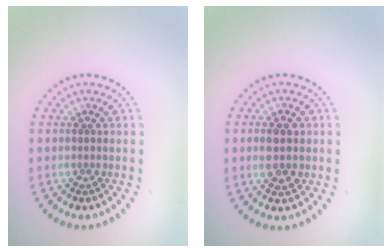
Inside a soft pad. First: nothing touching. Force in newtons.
{"total": 2.8, "press": 2.8, "slide": 0.0}